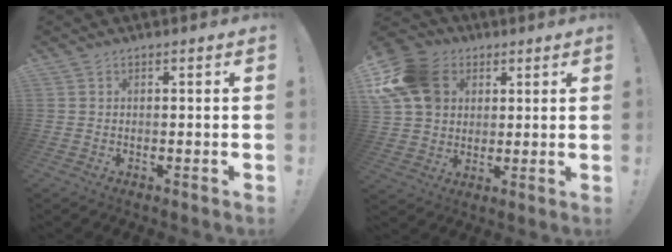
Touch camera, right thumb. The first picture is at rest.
{"total": 17.4, "force": [5.8, 13.7, 9.0], "torque": [-0.159, -0.014, 0.115]}